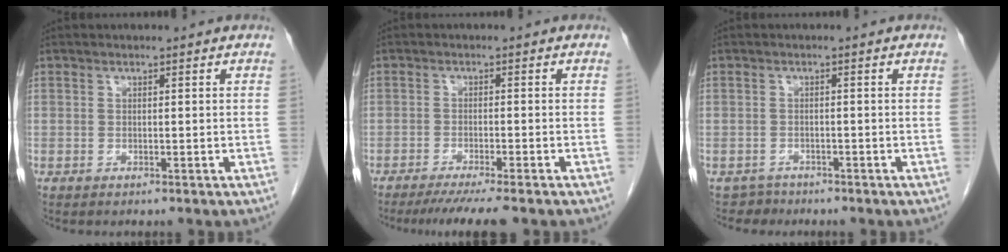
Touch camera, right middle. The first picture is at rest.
{"total": 7.1, "force": [-5.8, -0.3, 4.0], "torque": [-0.050, -0.017, -0.089]}
{"total": 1.7, "force": [-1.3, 0.8, -0.8], "torque": [0.012, 0.002, -0.022]}